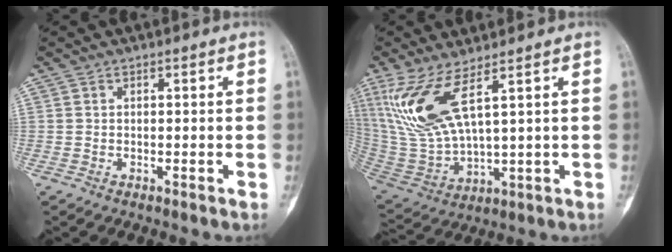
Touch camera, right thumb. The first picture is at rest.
{"total": 13.5, "force": [6.4, 3.9, 11.3], "torque": [-0.255, -0.035, 0.147]}